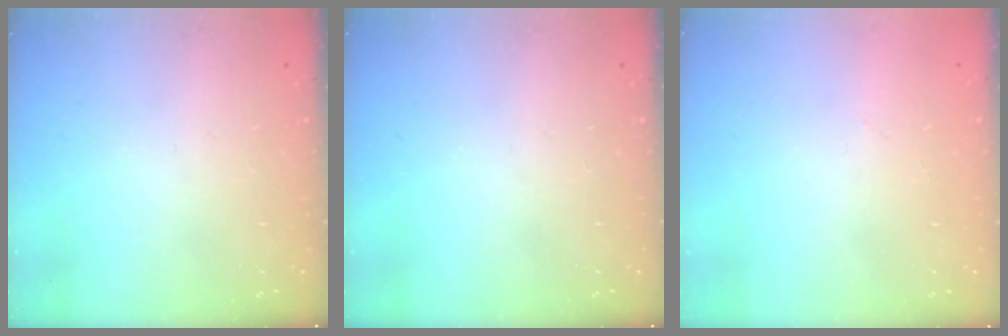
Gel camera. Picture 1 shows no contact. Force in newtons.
{"total": 0.0}
{"total": 0.0}